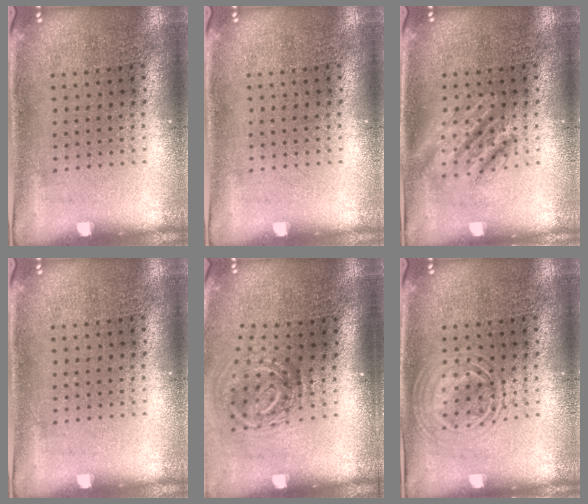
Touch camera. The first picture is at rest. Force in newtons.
{"total": 0.0}
{"total": 2.6, "press": 2.5, "slide": 0.3}
{"total": 0.0}
{"total": 1.9, "press": 1.2, "slide": 1.5}
{"total": 2.3, "press": 2.3, "slide": 0.3}